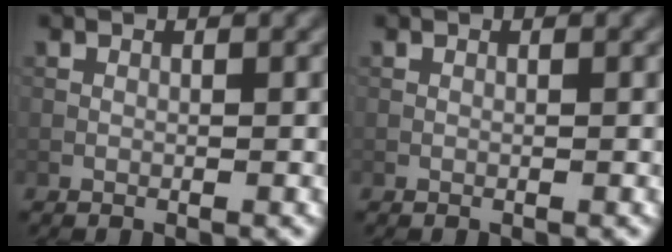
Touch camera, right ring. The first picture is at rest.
{"total": 0.0}